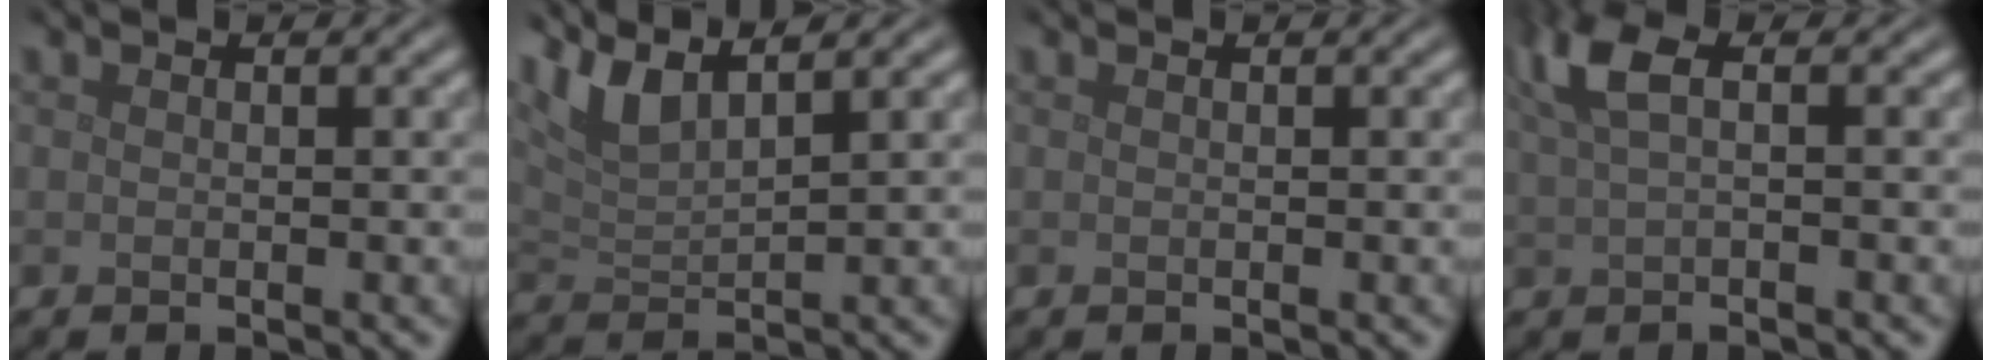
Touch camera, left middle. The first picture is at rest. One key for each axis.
{"total": 4.7, "fx": 3.7, "fy": 1.0, "fz": 2.8, "tx": -0.062, "ty": 0.011, "tz": 0.072}
{"total": 0.0}
{"total": 4.0, "fx": 1.3, "fy": 1.3, "fz": 3.6, "tx": -0.069, "ty": 0.007, "tz": 0.022}